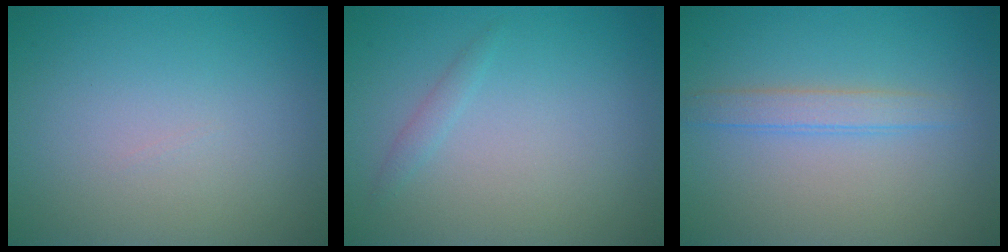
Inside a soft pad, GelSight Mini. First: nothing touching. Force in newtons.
{"total": 0.8, "press": 0.8, "slide": 0.0}
{"total": 1.9, "press": 1.9, "slide": 0.0}